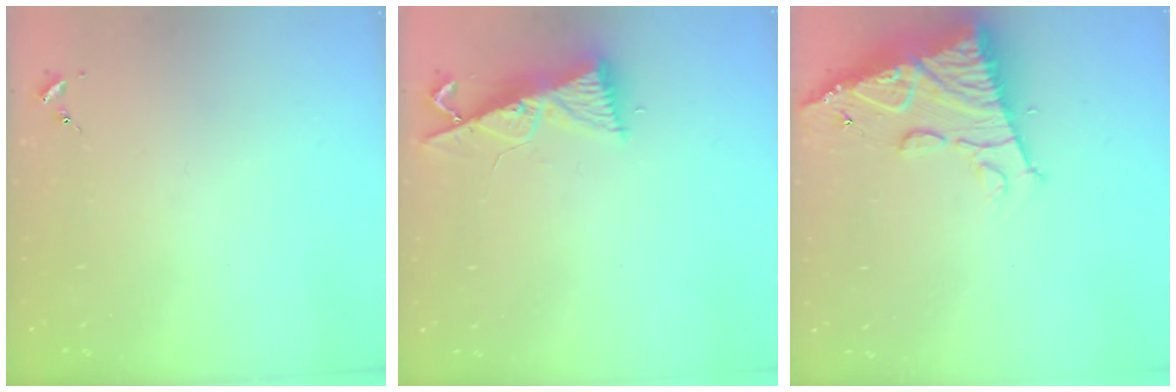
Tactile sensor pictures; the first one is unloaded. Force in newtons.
{"total": 8.6, "press": 8.5, "slide": 1.1}
{"total": 14.3, "press": 14.2, "slide": 1.6}